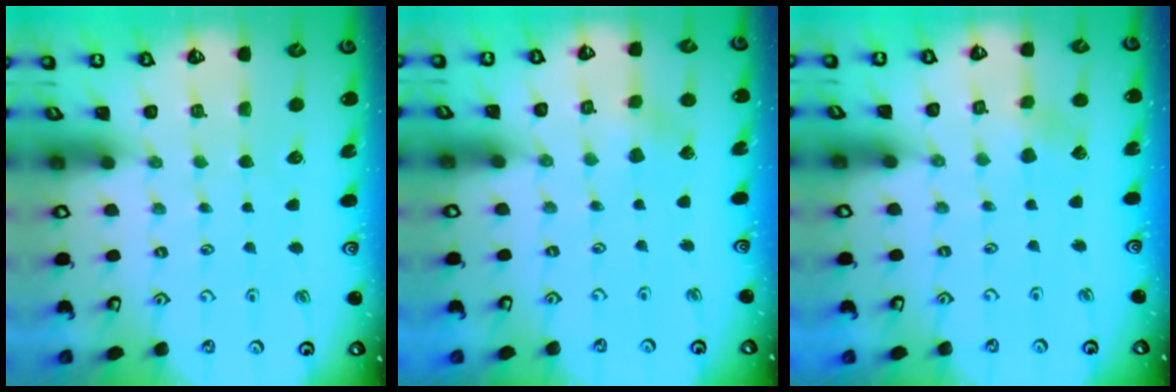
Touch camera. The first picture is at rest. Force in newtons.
{"total": 2.8, "press": 2.8, "slide": 0.1}
{"total": 2.4, "press": 2.2, "slide": 0.9}